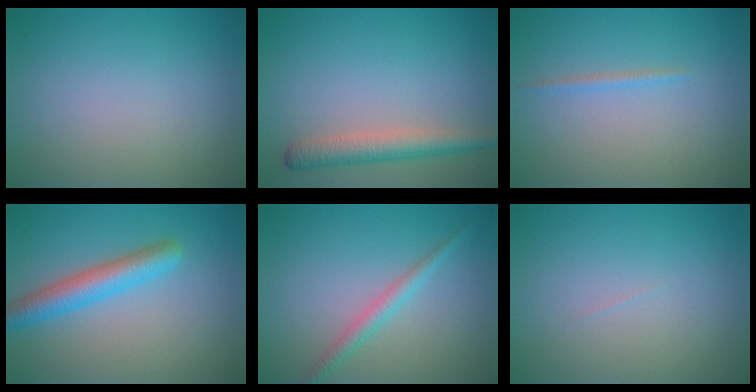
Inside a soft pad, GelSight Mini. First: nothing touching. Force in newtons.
{"total": 3.3, "press": 3.3, "slide": 0.1}
{"total": 0.7, "press": 0.7, "slide": 0.1}
{"total": 3.8, "press": 3.8, "slide": 0.2}
{"total": 1.9, "press": 1.9, "slide": 0.1}
{"total": 0.0}